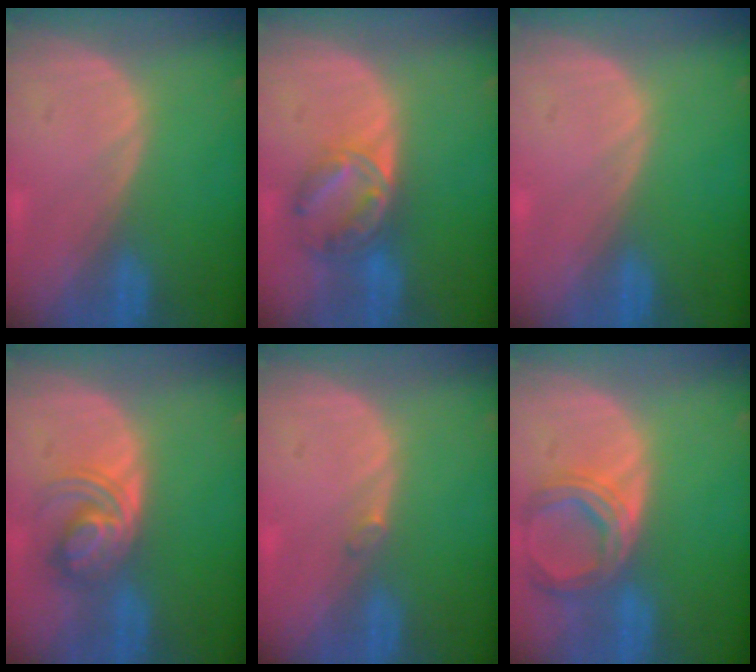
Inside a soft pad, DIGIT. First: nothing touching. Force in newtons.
{"total": 7.2, "press": 6.0, "slide": 3.9}
{"total": 0.0}
{"total": 5.6, "press": 5.5, "slide": 0.8}
{"total": 0.6, "press": 0.6, "slide": 0.1}
{"total": 6.9, "press": 6.3, "slide": 2.8}